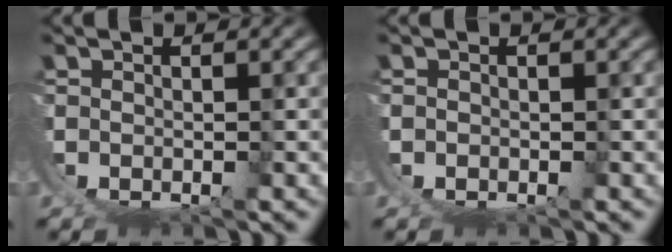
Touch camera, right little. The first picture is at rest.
{"total": 0.8, "force": [0.0, 0.8, 0.1], "torque": [-0.005, -0.001, -0.001]}